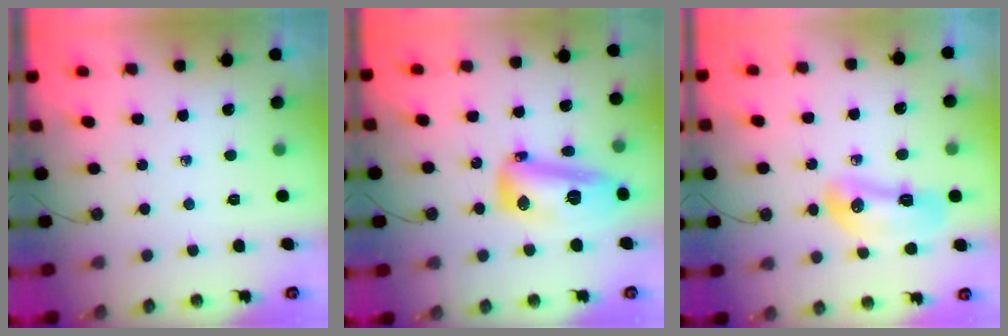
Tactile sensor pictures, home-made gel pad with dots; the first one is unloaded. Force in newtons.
{"total": 15.0, "press": 15.0, "slide": 1.3}
{"total": 10.4, "press": 10.2, "slide": 1.7}